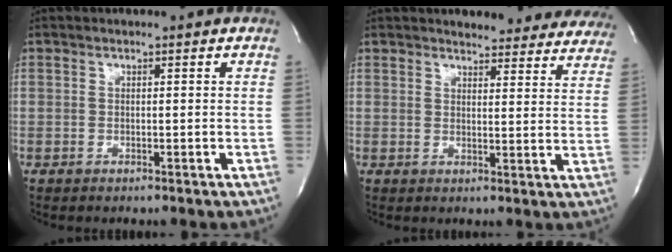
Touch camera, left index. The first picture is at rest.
{"total": 19.4, "force": [18.0, 4.8, 5.3], "torque": [-0.056, -0.048, 0.191]}